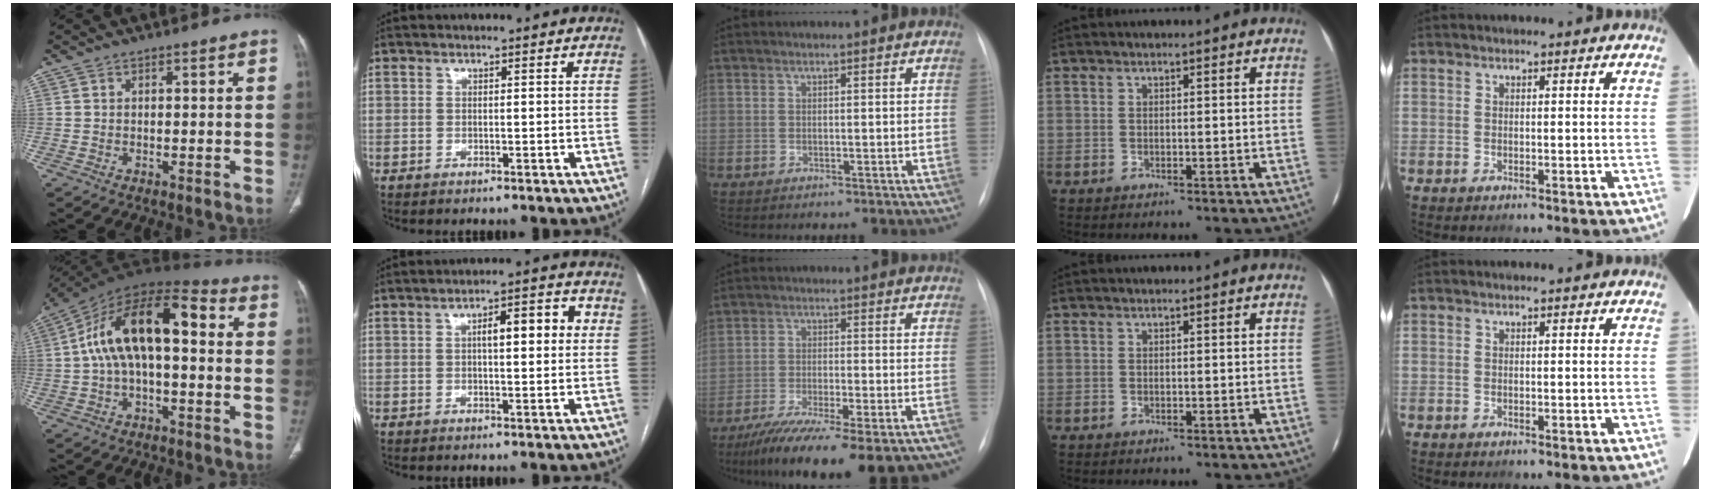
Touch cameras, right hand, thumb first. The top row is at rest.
{"thumb": {"total": 17.0, "force": [1.1, 8.2, 14.8], "torque": [-0.253, 0.055, 0.008]}, "index": {"total": 6.8, "force": [1.4, 1.8, 6.4], "torque": [-0.093, 0.021, 0.018]}, "middle": {"total": 22.7, "force": [-18.4, 4.4, 12.6], "torque": [-0.149, -0.020, -0.257]}}